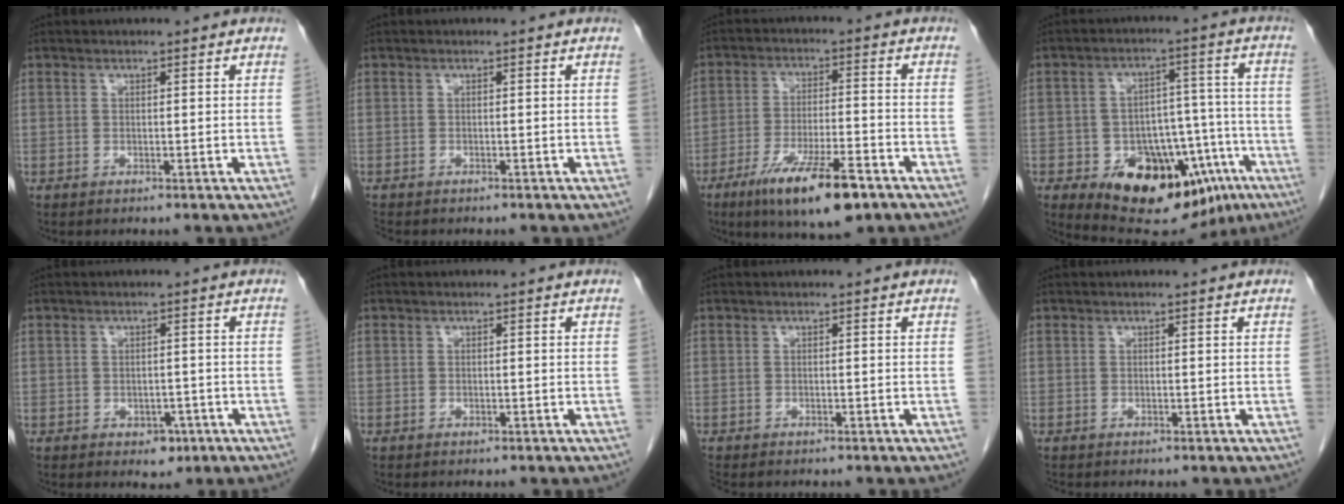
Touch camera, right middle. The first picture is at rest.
{"total": 1.8, "force": [-1.6, 0.6, 0.6], "torque": [-0.018, -0.006, -0.025]}
{"total": 12.7, "force": [-7.8, 2.3, 9.7], "torque": [-0.171, -0.021, -0.126]}
{"total": 19.8, "force": [-11.0, 10.6, 12.7], "torque": [-0.133, 0.041, -0.148]}
{"total": 2.8, "force": [-1.4, 1.9, 1.5], "torque": [-0.013, 0.003, -0.009]}
{"total": 0.0}
{"total": 2.8, "force": [-2.5, 0.9, 1.1], "torque": [-0.017, -0.008, -0.034]}
{"total": 0.0}